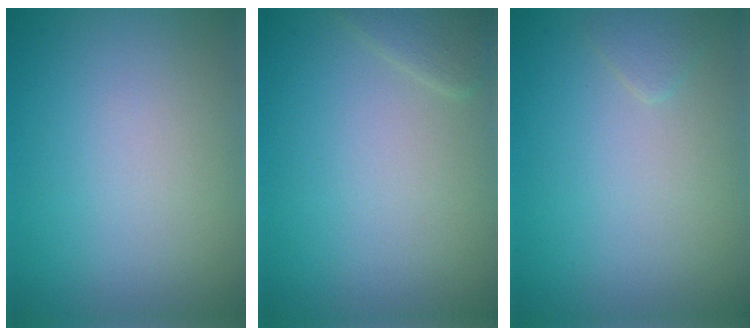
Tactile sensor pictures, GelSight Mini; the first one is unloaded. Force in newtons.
{"total": 1.4, "press": 1.4, "slide": 0.1}
{"total": 0.8, "press": 0.8, "slide": 0.0}